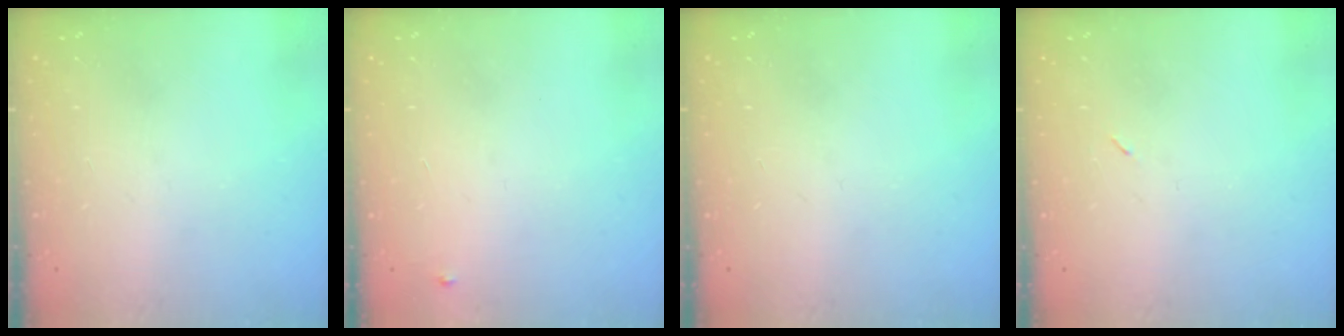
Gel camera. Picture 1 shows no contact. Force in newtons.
{"total": 3.2, "press": 3.2, "slide": 0.2}
{"total": 0.0}
{"total": 2.2, "press": 2.1, "slide": 0.9}